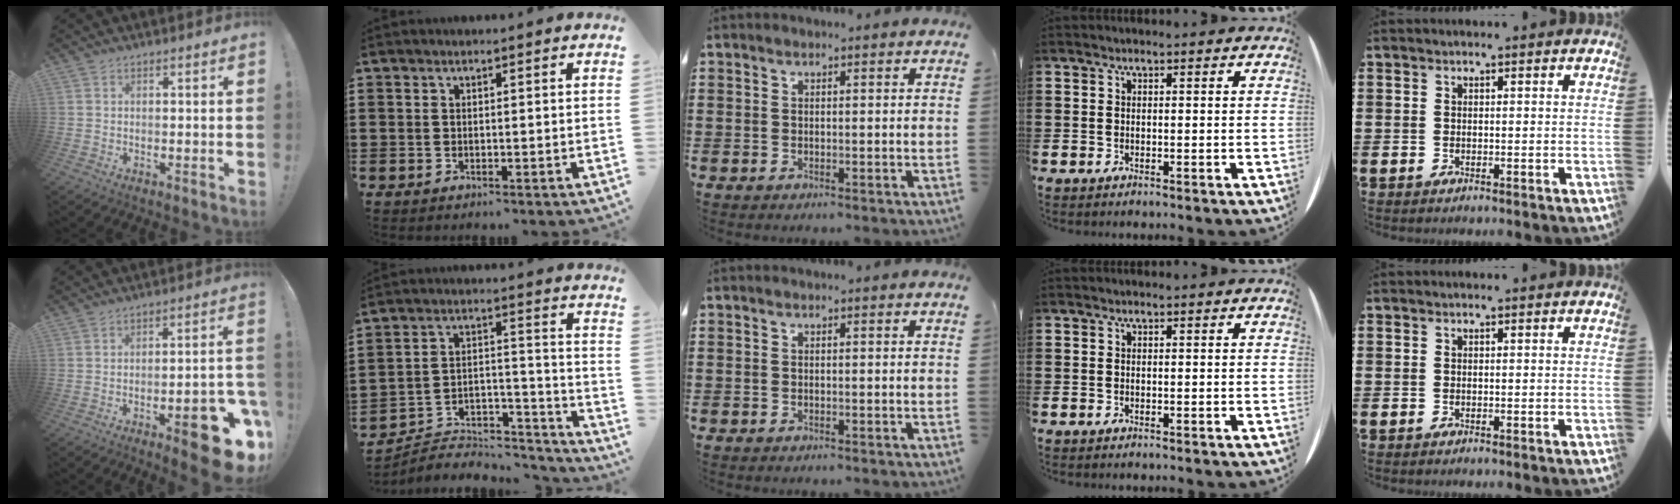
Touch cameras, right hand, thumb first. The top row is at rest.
{"thumb": {"total": 14.1, "force": [-7.1, 4.3, 11.4], "torque": [-0.120, 0.040, -0.101]}, "index": {"total": 5.4, "force": [-5.1, 1.7, 0.7], "torque": [-0.010, 0.006, -0.103]}}